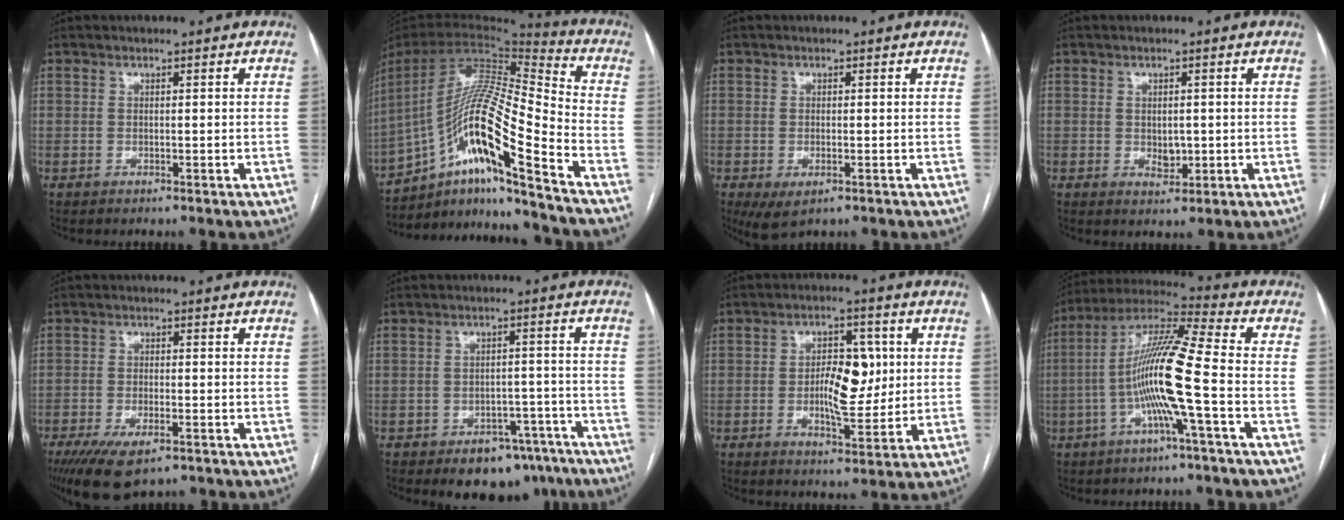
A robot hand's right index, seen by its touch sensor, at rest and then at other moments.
{"total": 19.5, "force": [-11.6, 0.1, 15.7], "torque": [-0.315, 0.000, -0.211]}
{"total": 3.8, "force": [-1.7, 1.6, 3.1], "torque": [-0.054, -0.009, -0.017]}
{"total": 2.6, "force": [-0.1, 1.7, 1.9], "torque": [-0.028, -0.004, 0.005]}
{"total": 8.7, "force": [-5.7, 2.9, 5.9], "torque": [-0.101, -0.017, -0.093]}
{"total": 10.0, "force": [-7.5, 5.5, 3.6], "torque": [-0.015, 0.029, -0.100]}
{"total": 8.7, "force": [0.3, 3.7, 7.8], "torque": [-0.131, 0.008, 0.008]}
{"total": 13.6, "force": [-3.0, -0.6, 13.3], "torque": [-0.256, 0.010, -0.068]}